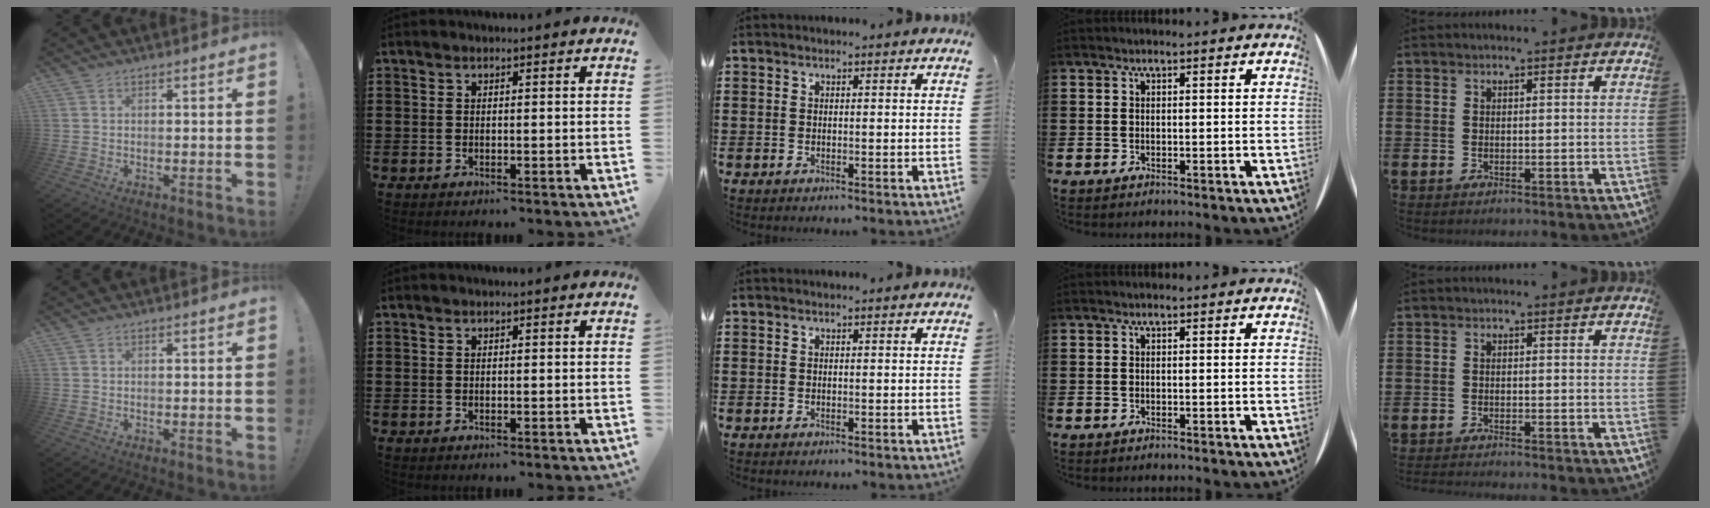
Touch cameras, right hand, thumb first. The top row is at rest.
{"little": {"total": 0.9, "force": [-0.9, -0.1, 0.0], "torque": [-0.001, -0.002, -0.017]}}